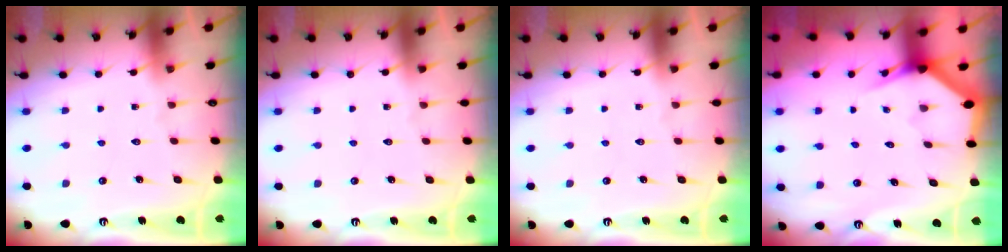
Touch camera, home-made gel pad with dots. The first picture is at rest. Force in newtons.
{"total": 0.0}
{"total": 0.0}
{"total": 2.6, "press": 2.6, "slide": 0.0}